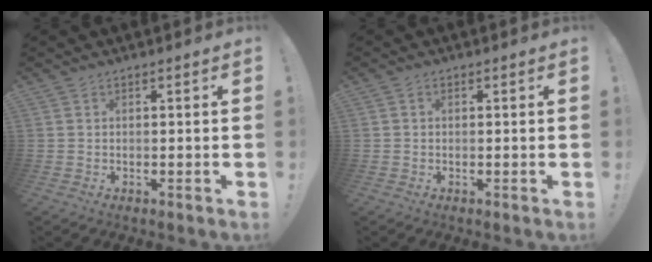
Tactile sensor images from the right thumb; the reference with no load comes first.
{"total": 0.7, "force": [-0.1, 0.6, 0.2], "torque": [-0.006, 0.003, -0.002]}